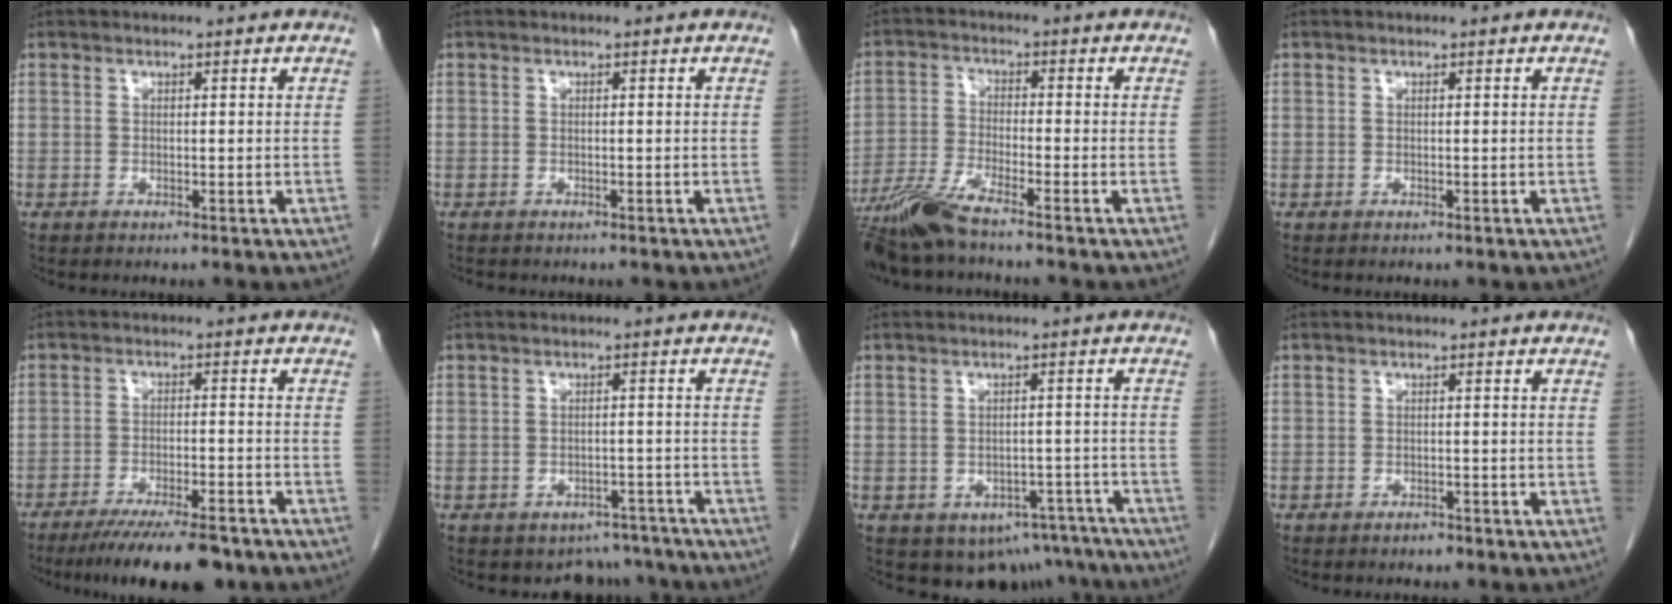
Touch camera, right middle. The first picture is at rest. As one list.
[{"total": 1.1, "force": [-0.9, 0.5, 0.3], "torque": [-0.013, -0.002, -0.013]}, {"total": 7.3, "force": [-6.1, -0.1, 4.1], "torque": [-0.089, -0.026, -0.120]}, {"total": 0.0}, {"total": 11.7, "force": [-9.4, 2.1, 6.7], "torque": [-0.096, -0.016, -0.145]}, {"total": 6.0, "force": [-5.1, 3.1, -0.6], "torque": [0.027, 0.026, -0.059]}, {"total": 9.6, "force": [-7.1, 6.1, 2.4], "torque": [-0.010, 0.016, -0.083]}, {"total": 1.0, "force": [-0.8, 0.4, 0.3], "torque": [-0.008, 0.001, -0.012]}]